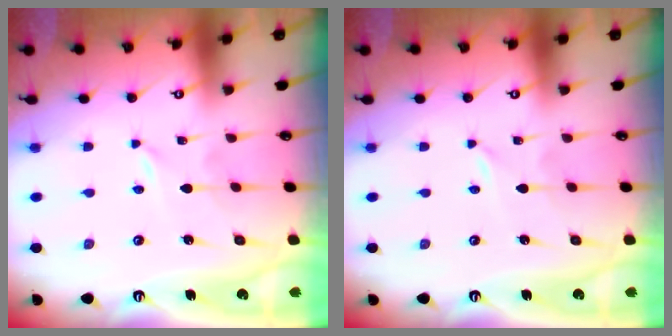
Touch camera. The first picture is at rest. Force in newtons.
{"total": 0.0}